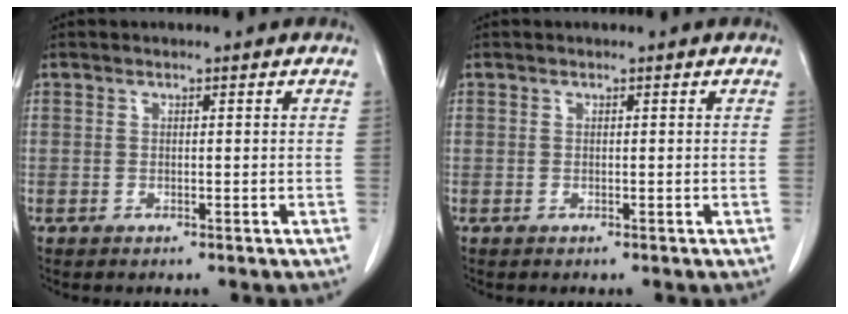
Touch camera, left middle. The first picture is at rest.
{"total": 0.0}